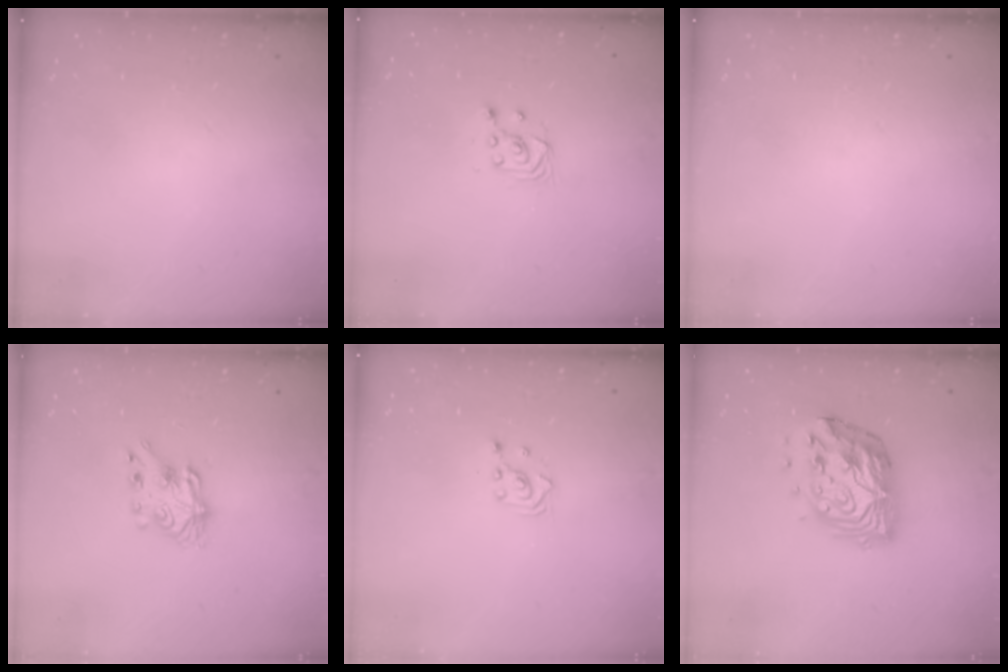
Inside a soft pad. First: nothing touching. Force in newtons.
{"total": 2.9, "press": 2.6, "slide": 1.3}
{"total": 0.0}
{"total": 7.0, "press": 7.0, "slide": 0.2}
{"total": 2.3, "press": 2.3, "slide": 0.3}
{"total": 15.0, "press": 15.0, "slide": 1.5}